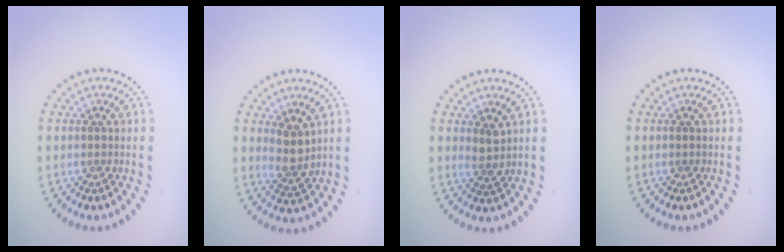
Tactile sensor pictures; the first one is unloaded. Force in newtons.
{"total": 2.4, "press": 2.0, "slide": 1.4}
{"total": 1.6, "press": 1.3, "slide": 1.0}
{"total": 0.0}